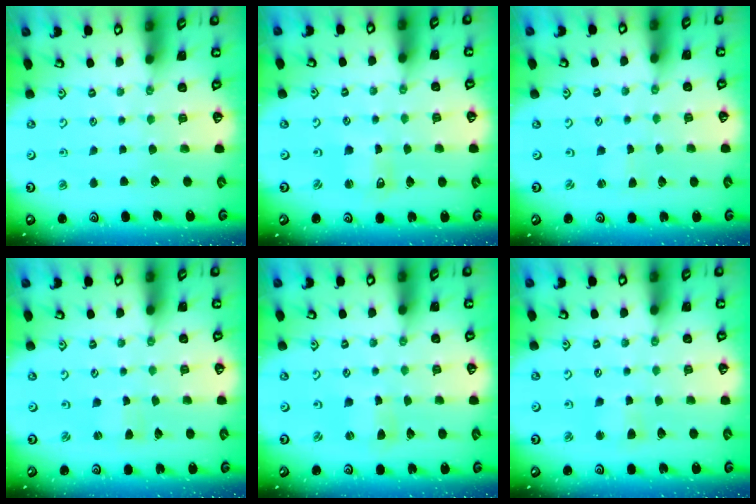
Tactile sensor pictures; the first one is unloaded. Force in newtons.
{"total": 2.3, "press": 2.3, "slide": 0.3}
{"total": 0.0}
{"total": 1.7, "press": 1.6, "slide": 0.3}
{"total": 1.4, "press": 1.4, "slide": 0.2}
{"total": 3.0, "press": 3.0, "slide": 0.4}